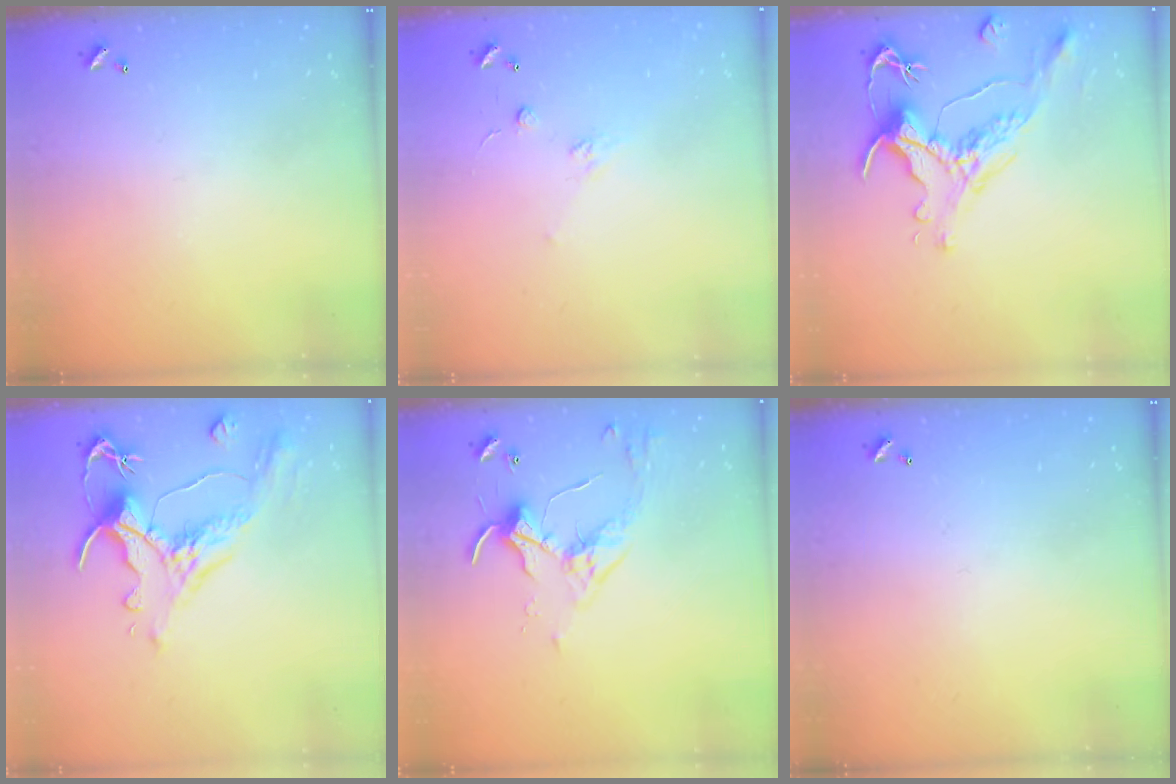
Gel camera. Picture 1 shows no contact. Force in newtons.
{"total": 2.5, "press": 2.3, "slide": 1.0}
{"total": 1.6, "press": 0.9, "slide": 1.3}
{"total": 1.6, "press": 0.4, "slide": 1.6}
{"total": 3.6, "press": 3.5, "slide": 0.7}
{"total": 0.0}